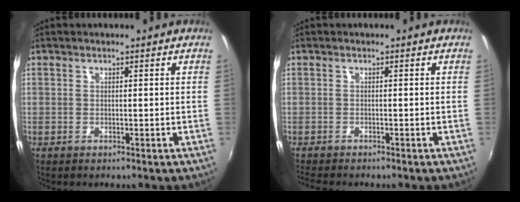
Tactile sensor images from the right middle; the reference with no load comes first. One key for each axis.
{"total": 3.1, "fx": -2.8, "fy": 0.5, "fz": 1.2, "tx": -0.031, "ty": -0.019, "tz": -0.053}